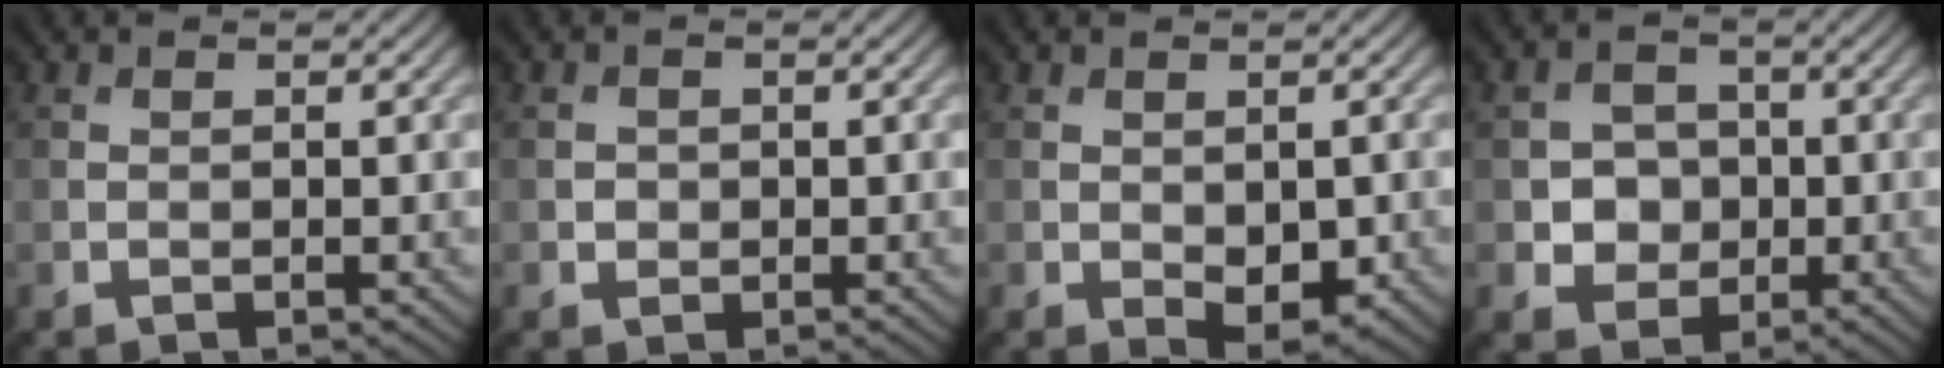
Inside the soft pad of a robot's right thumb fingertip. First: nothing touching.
{"total": 1.0, "force": [-0.1, 0.9, 0.3], "torque": [-0.002, -0.005, -0.005]}
{"total": 3.8, "force": [-0.8, 2.1, 3.0], "torque": [-0.049, -0.014, -0.005]}
{"total": 4.1, "force": [-0.5, 3.8, 1.5], "torque": [-0.031, -0.006, -0.024]}